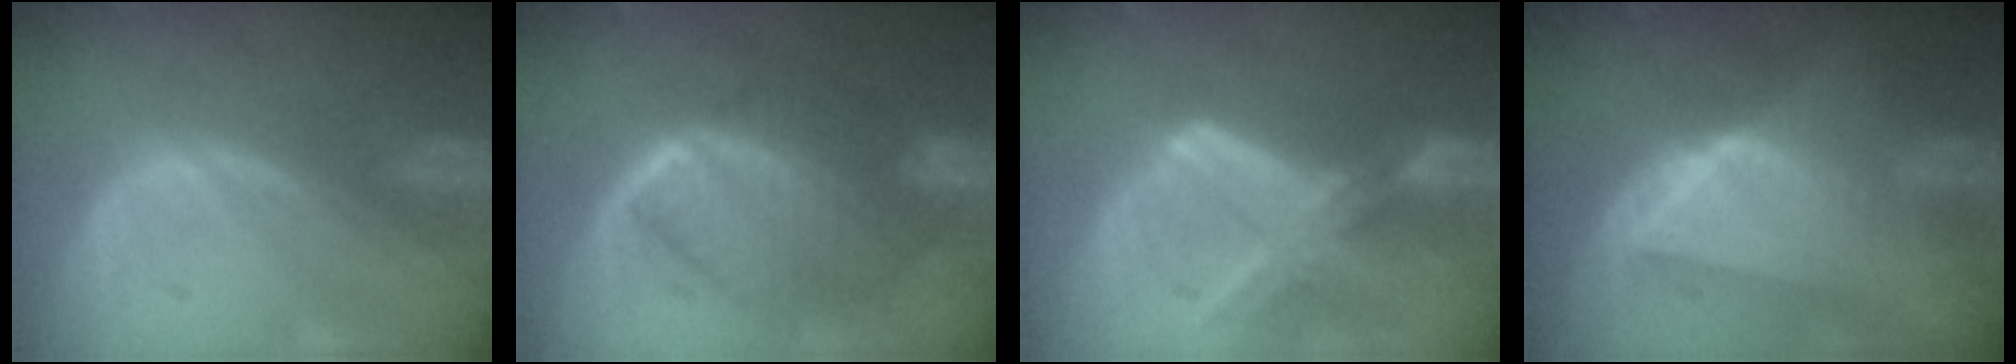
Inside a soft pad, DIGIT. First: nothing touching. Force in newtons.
{"total": 10.6, "press": 10.5, "slide": 0.9}
{"total": 8.2, "press": 7.3, "slide": 3.9}
{"total": 10.0, "press": 10.0, "slide": 0.6}